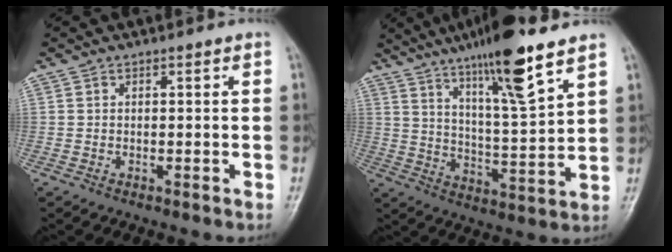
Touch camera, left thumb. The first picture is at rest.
{"total": 16.1, "force": [10.6, 1.7, 11.9], "torque": [-0.194, -0.055, 0.182]}